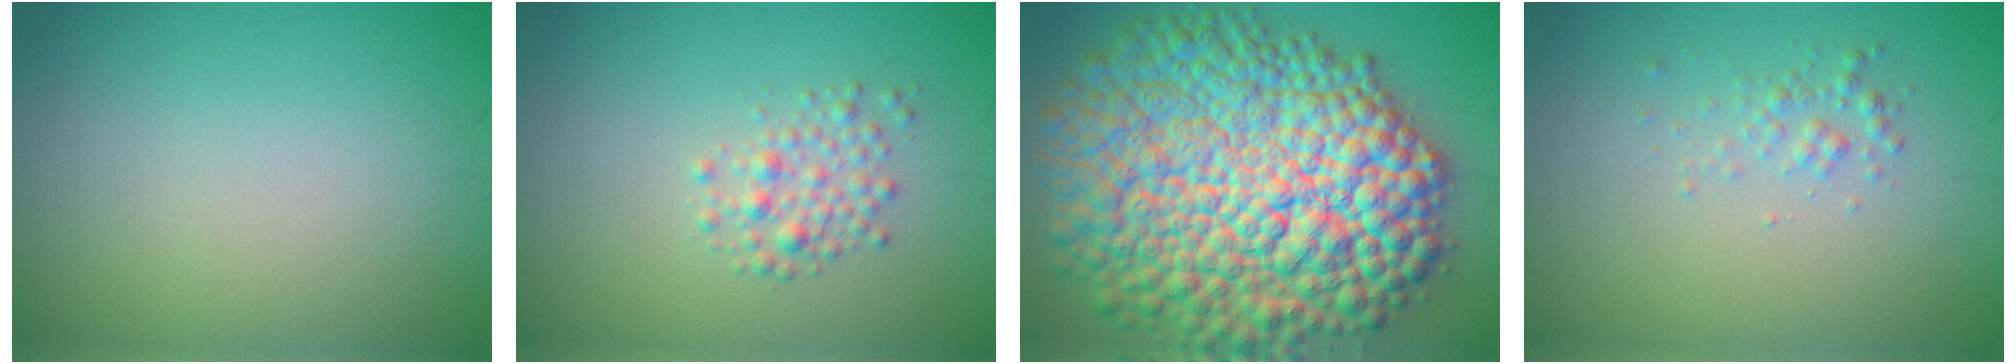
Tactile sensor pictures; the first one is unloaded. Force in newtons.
{"total": 2.1, "press": 2.1, "slide": 0.1}
{"total": 18.0, "press": 18.0, "slide": 0.1}
{"total": 1.2, "press": 1.2, "slide": 0.1}